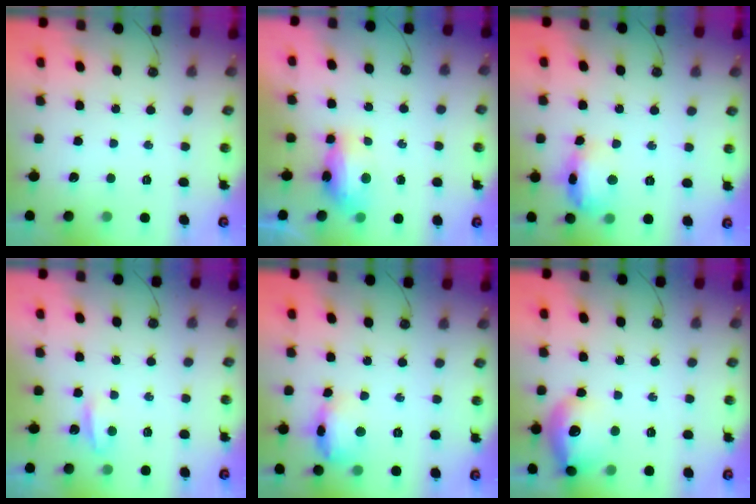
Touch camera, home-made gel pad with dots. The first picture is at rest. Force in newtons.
{"total": 12.4, "press": 9.1, "slide": 8.5}
{"total": 13.9, "press": 13.9, "slide": 1.1}
{"total": 3.8, "press": 3.8, "slide": 0.6}
{"total": 13.0, "press": 13.0, "slide": 1.1}
{"total": 14.3, "press": 14.2, "slide": 1.1}